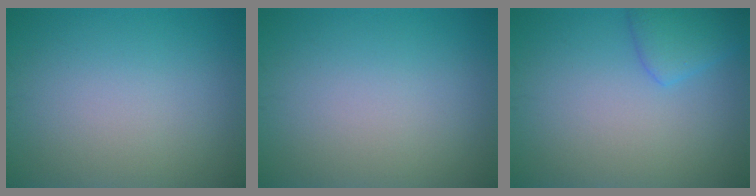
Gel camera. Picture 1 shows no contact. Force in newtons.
{"total": 0.0}
{"total": 2.6, "press": 2.6, "slide": 0.2}